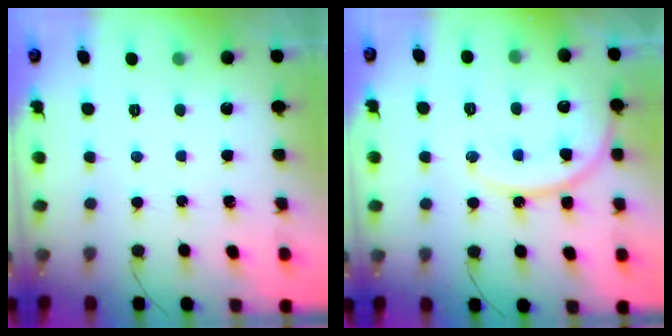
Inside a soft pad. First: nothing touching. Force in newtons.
{"total": 16.3, "press": 16.2, "slide": 1.7}